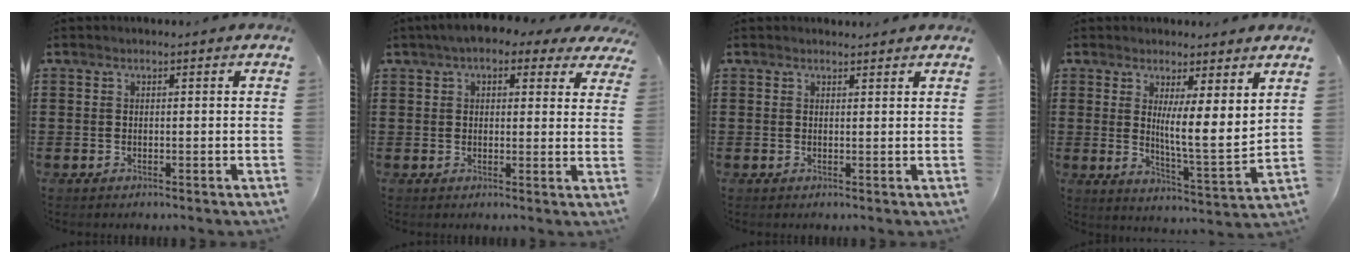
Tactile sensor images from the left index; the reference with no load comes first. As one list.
[{"total": 4.6, "force": [3.3, 1.7, 2.6], "torque": [-0.062, 0.004, 0.059]}, {"total": 0.9, "force": [0.9, 0.2, 0.0], "torque": [-0.003, 0.002, 0.018]}, {"total": 6.2, "force": [3.3, 0.5, 5.2], "torque": [-0.092, -0.033, 0.051]}]